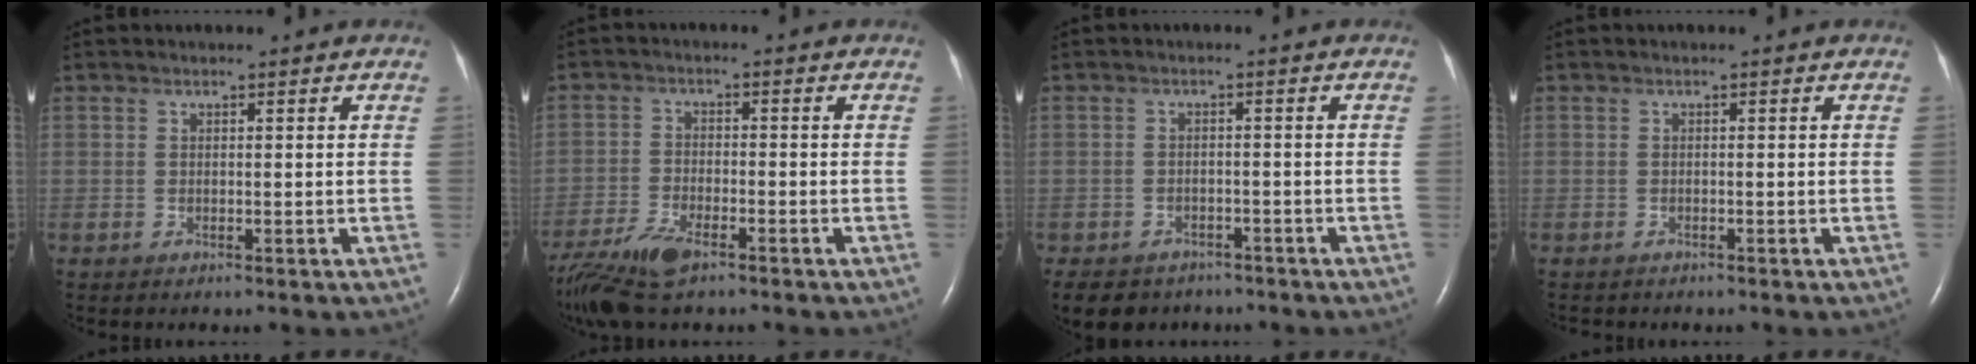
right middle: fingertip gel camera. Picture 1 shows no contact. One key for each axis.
{"total": 9.0, "fx": -6.4, "fy": 2.6, "fz": 5.7, "tx": -0.118, "ty": -0.020, "tz": -0.119}
{"total": 8.4, "fx": -6.4, "fy": 5.1, "fz": 1.9, "tx": -0.040, "ty": -0.006, "tz": -0.087}
{"total": 1.3, "fx": -1.2, "fy": 0.5, "fz": 0.3, "tx": -0.007, "ty": -0.001, "tz": -0.017}